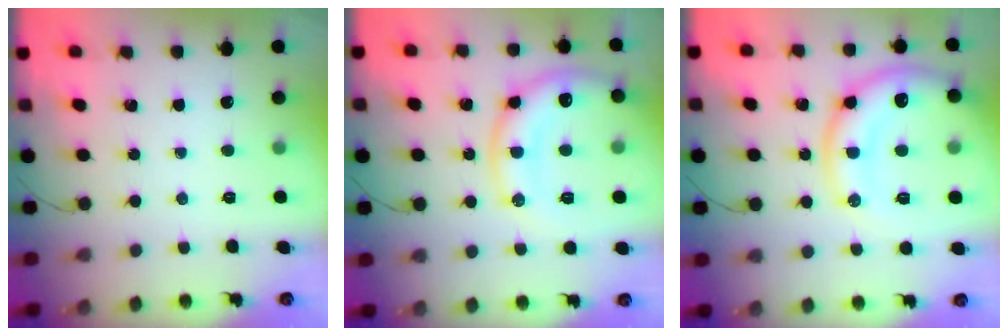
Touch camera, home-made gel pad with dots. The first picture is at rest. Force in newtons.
{"total": 17.2, "press": 17.1, "slide": 1.7}
{"total": 17.6, "press": 17.4, "slide": 2.3}